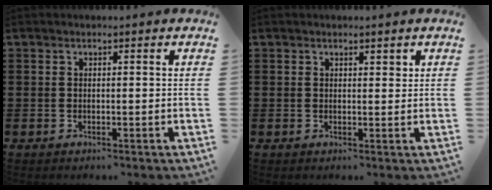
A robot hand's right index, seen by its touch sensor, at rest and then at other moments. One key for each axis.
{"total": 1.0, "fx": 0.8, "fy": 0.5, "fz": 0.4, "tx": -0.009, "ty": 0.003, "tz": 0.015}